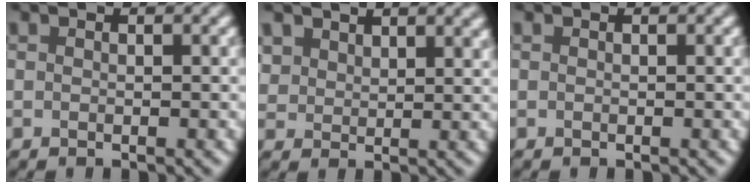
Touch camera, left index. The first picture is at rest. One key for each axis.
{"total": 3.6, "fx": 2.7, "fy": 2.0, "fz": 1.2, "tx": -0.042, "ty": 0.000, "tz": 0.050}
{"total": 0.0}